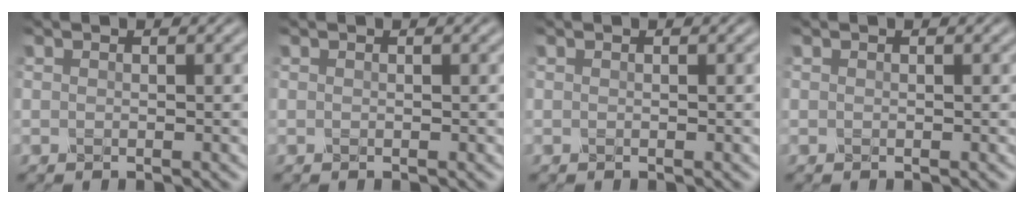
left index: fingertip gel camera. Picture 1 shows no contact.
{"total": 0.0}
{"total": 0.0}
{"total": 0.0}